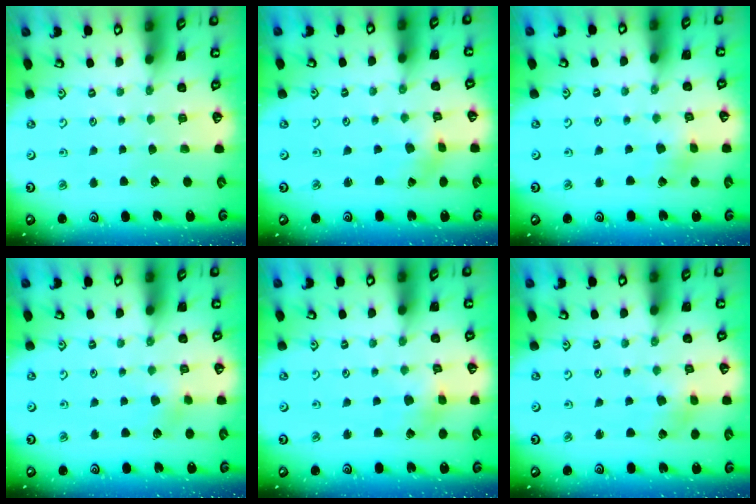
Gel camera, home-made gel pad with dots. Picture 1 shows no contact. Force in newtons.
{"total": 2.2, "press": 2.1, "slide": 0.6}
{"total": 2.2, "press": 2.2, "slide": 0.3}
{"total": 2.9, "press": 2.8, "slide": 0.2}
{"total": 2.7, "press": 2.7, "slide": 0.2}
{"total": 2.5, "press": 2.4, "slide": 0.5}